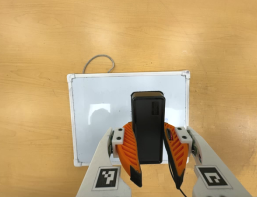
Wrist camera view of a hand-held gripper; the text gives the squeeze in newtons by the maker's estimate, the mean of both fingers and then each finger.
{"total": 9.3, "left": 8.3, "right": 10.3}